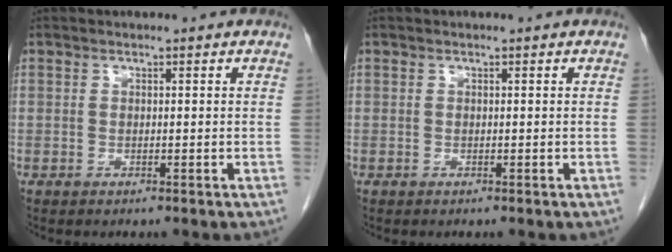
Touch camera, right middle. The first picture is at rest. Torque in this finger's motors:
{"motor_torque": [-0.04, -0.31, 0.00, 0.00]}